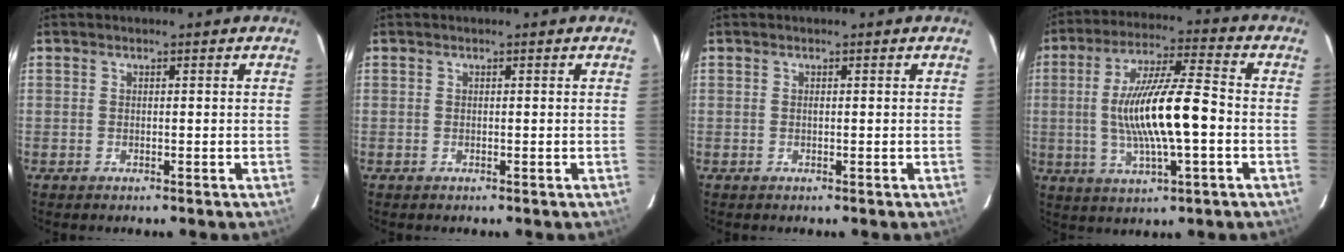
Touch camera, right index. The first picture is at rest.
{"total": 0.0}
{"total": 0.0}
{"total": 15.0, "force": [-1.8, 2.7, 14.7], "torque": [-0.275, 0.002, -0.030]}